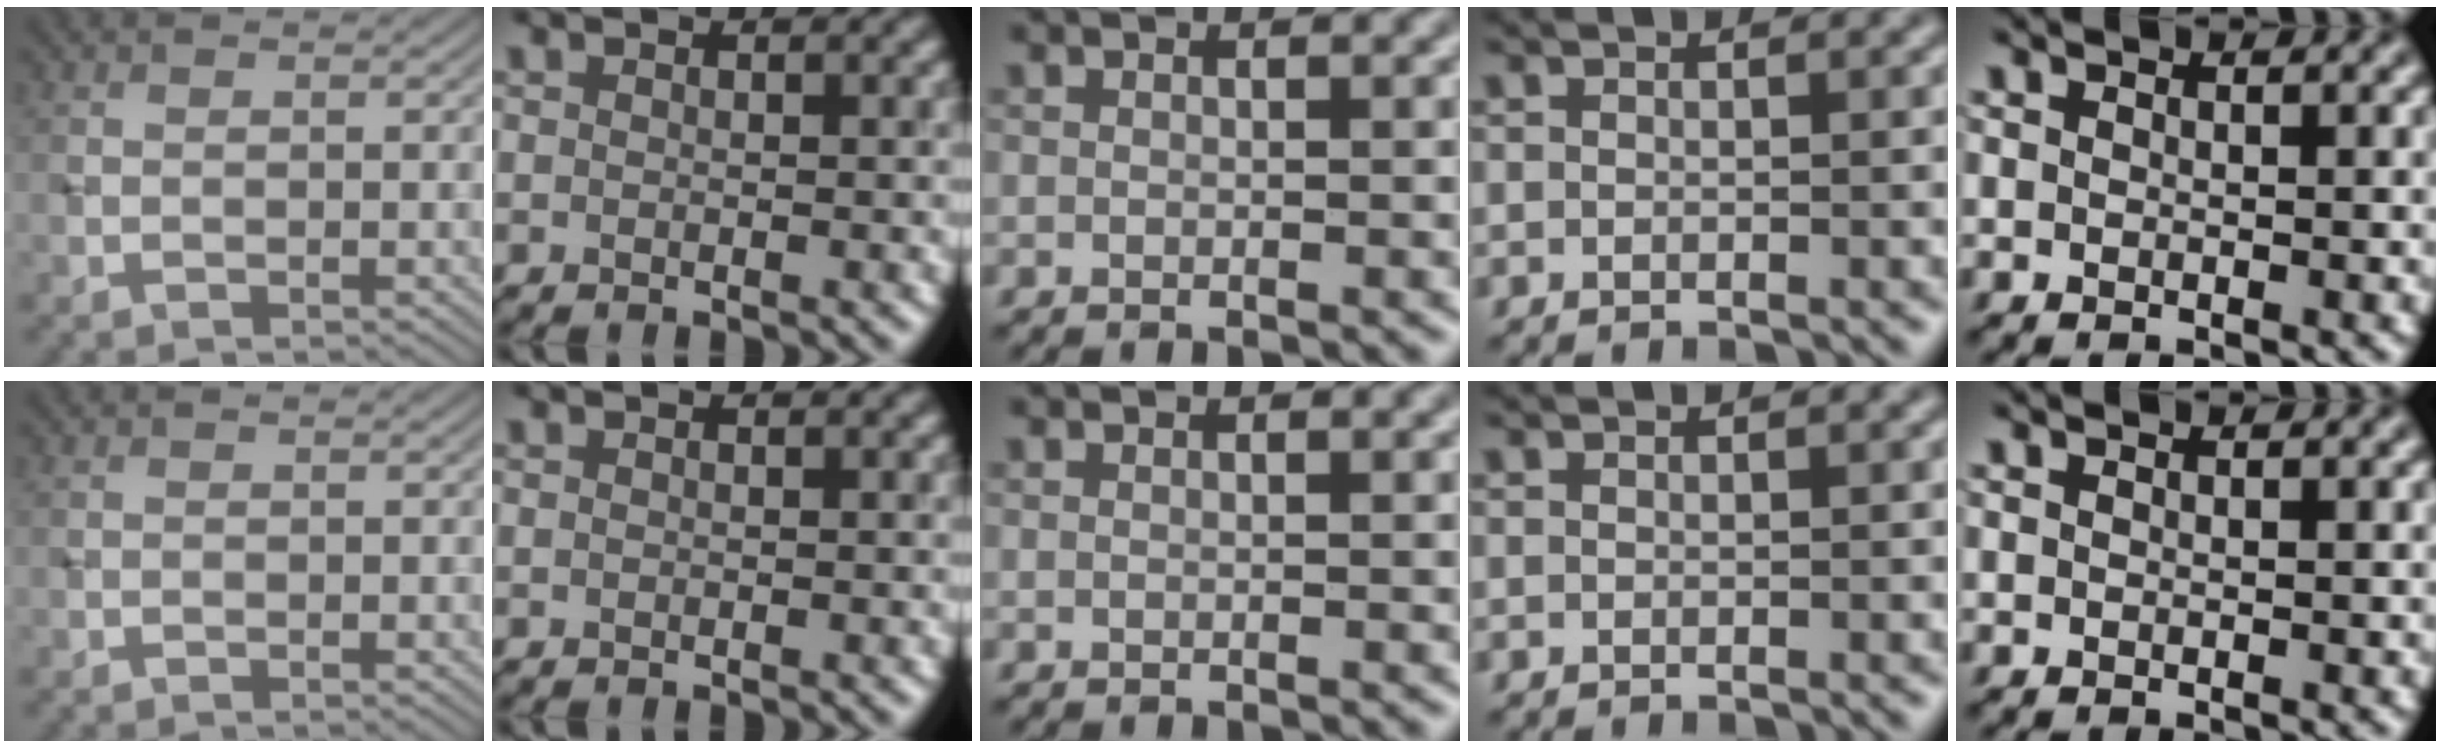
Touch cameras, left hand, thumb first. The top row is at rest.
{}